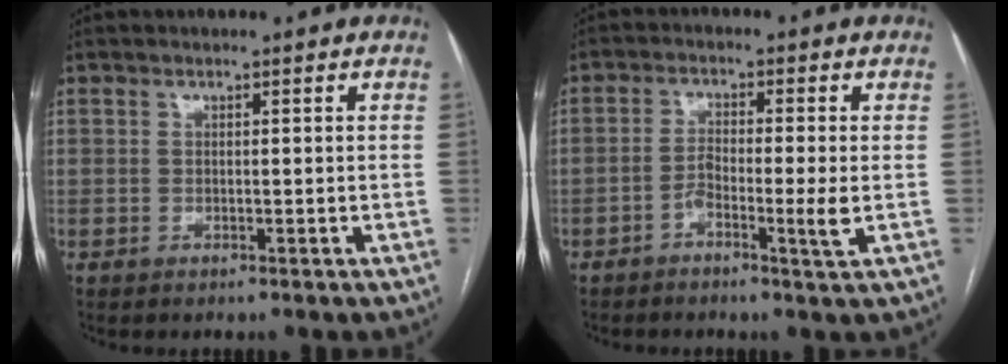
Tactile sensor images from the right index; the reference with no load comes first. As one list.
[{"total": 4.5, "force": [-1.6, 0.1, 4.2], "torque": [-0.080, 0.000, -0.030]}]